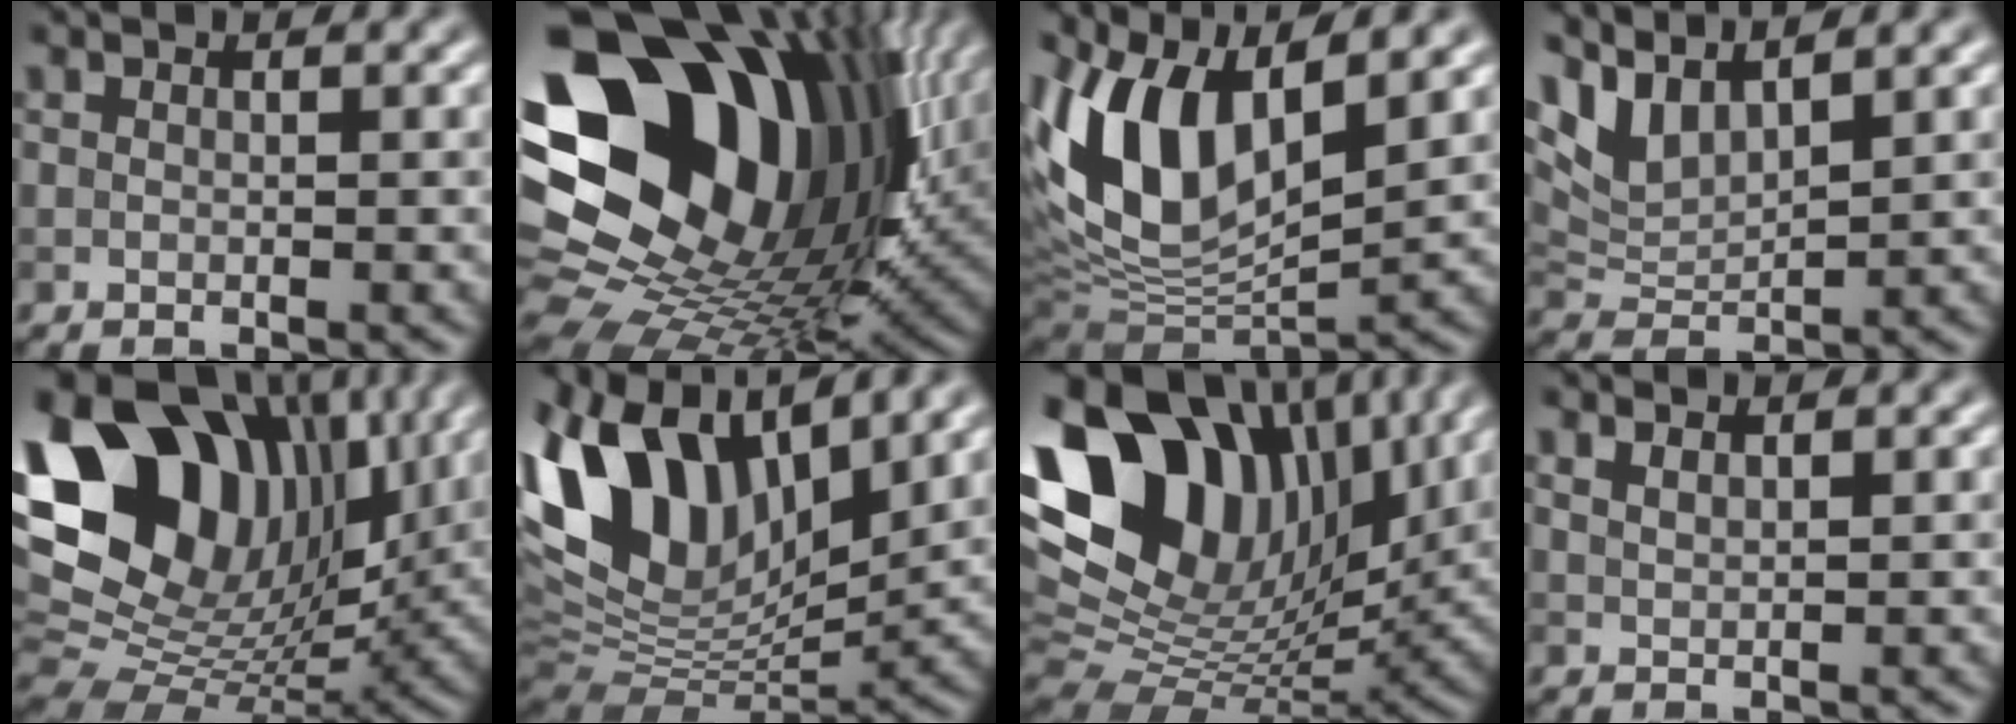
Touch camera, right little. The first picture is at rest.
{"total": 21.2, "force": [6.3, 14.9, 13.7], "torque": [-0.270, -0.005, 0.136]}
{"total": 12.6, "force": [4.2, 6.0, 10.3], "torque": [-0.214, 0.007, 0.071]}
{"total": 4.9, "force": [3.7, 1.7, 2.8], "torque": [-0.071, 0.001, 0.077]}
{"total": 17.6, "force": [6.3, 12.1, 11.1], "torque": [-0.217, 0.025, 0.114]}
{"total": 14.1, "force": [6.0, 8.0, 9.9], "torque": [-0.208, 0.023, 0.110]}
{"total": 16.7, "force": [6.6, 10.6, 11.0], "torque": [-0.218, 0.032, 0.116]}
{"total": 1.2, "force": [1.0, 0.3, 0.5], "torque": [-0.010, -0.003, 0.017]}